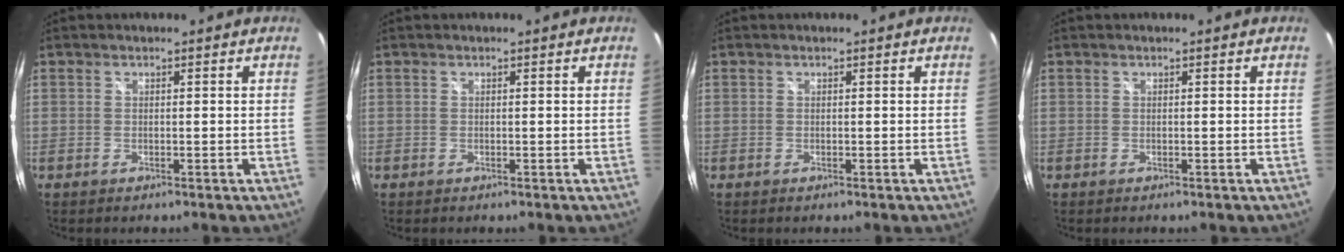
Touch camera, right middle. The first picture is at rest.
{"total": 0.0}
{"total": 0.0}
{"total": 0.0}